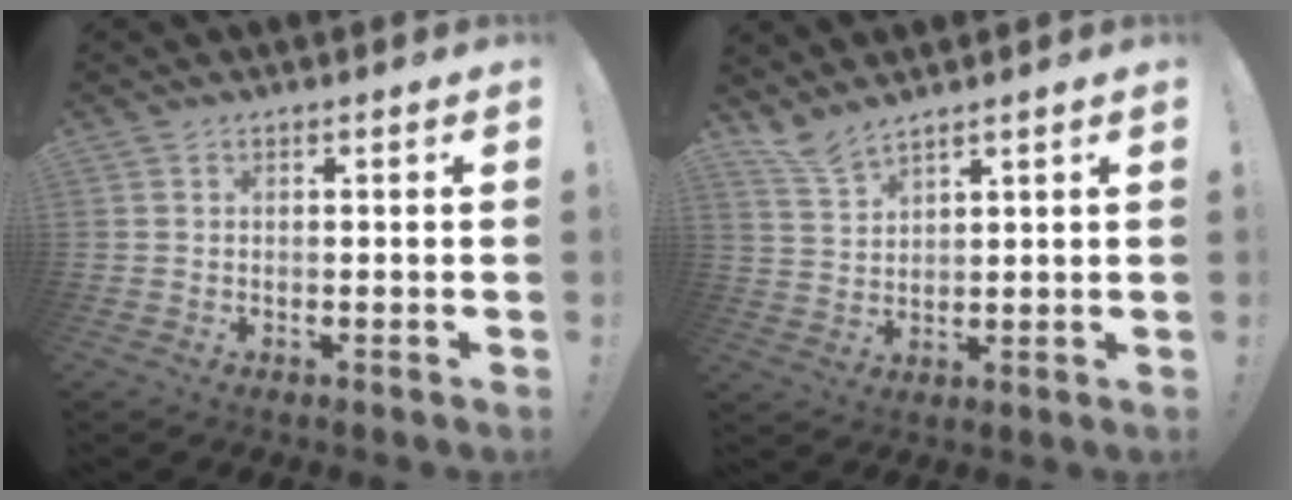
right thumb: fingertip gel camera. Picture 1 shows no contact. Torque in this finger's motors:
{"motor_torque": [-0.26, 0.66, 0.36, 0.23, 0.00]}